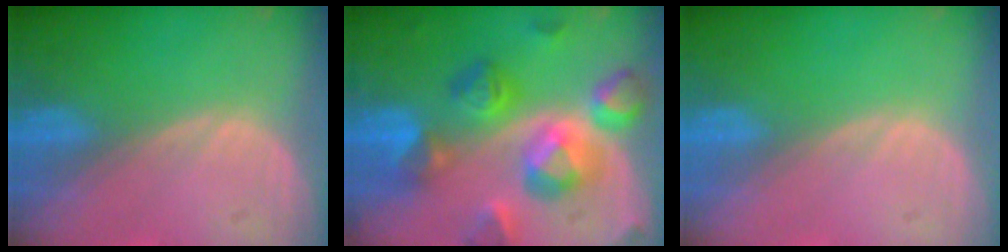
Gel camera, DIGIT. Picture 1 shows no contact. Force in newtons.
{"total": 11.2, "press": 11.2, "slide": 1.1}
{"total": 0.0}